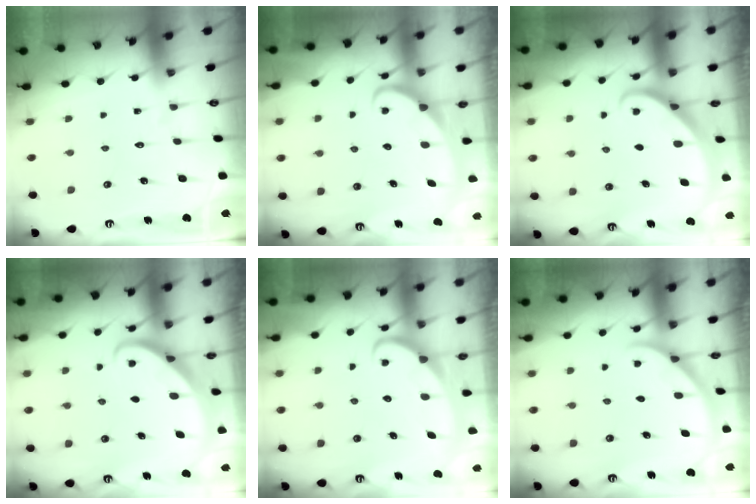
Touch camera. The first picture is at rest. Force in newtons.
{"total": 2.4, "press": 2.4, "slide": 0.3}
{"total": 1.9, "press": 1.9, "slide": 0.1}
{"total": 2.7, "press": 2.6, "slide": 0.2}
{"total": 2.6, "press": 2.6, "slide": 0.3}
{"total": 1.5, "press": 1.5, "slide": 0.2}